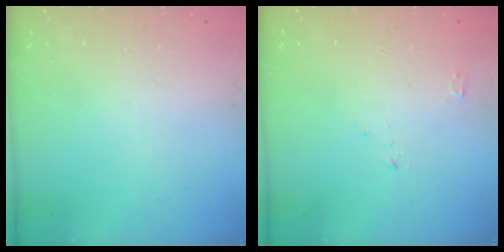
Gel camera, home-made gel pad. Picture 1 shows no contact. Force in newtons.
{"total": 2.5, "press": 2.5, "slide": 0.3}